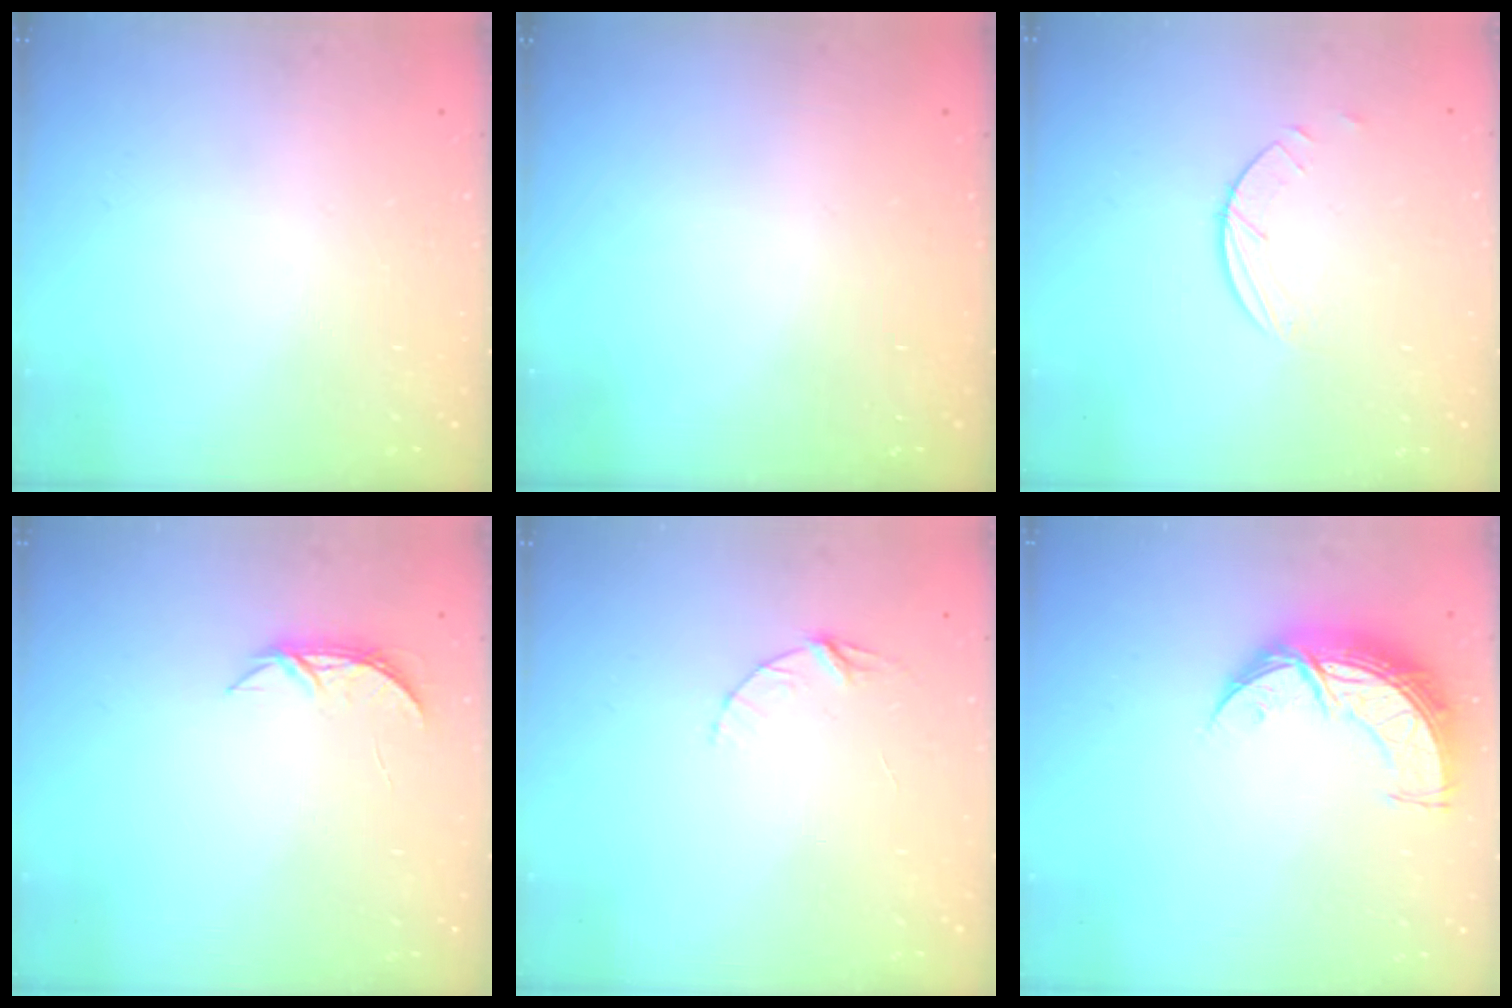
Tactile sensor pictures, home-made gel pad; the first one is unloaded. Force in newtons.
{"total": 0.0}
{"total": 1.7, "press": 1.7, "slide": 0.2}
{"total": 4.2, "press": 4.2, "slide": 0.5}
{"total": 3.7, "press": 3.7, "slide": 0.4}
{"total": 10.7, "press": 10.6, "slide": 0.8}